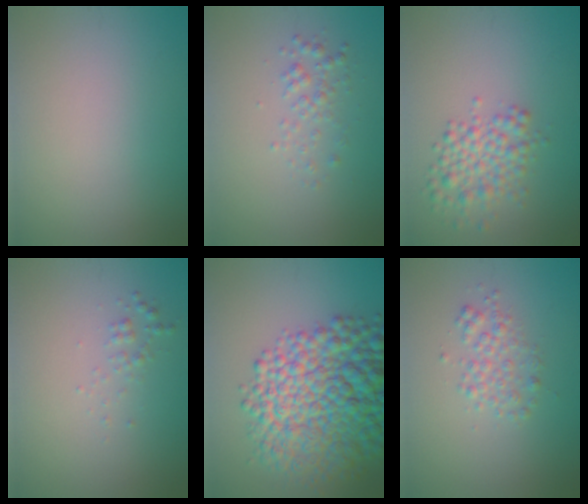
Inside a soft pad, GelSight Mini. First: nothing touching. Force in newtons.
{"total": 1.5, "press": 1.5, "slide": 0.1}
{"total": 3.7, "press": 3.7, "slide": 0.2}
{"total": 0.9, "press": 0.9, "slide": 0.0}
{"total": 12.3, "press": 12.2, "slide": 0.4}
{"total": 2.0, "press": 2.0, "slide": 0.0}